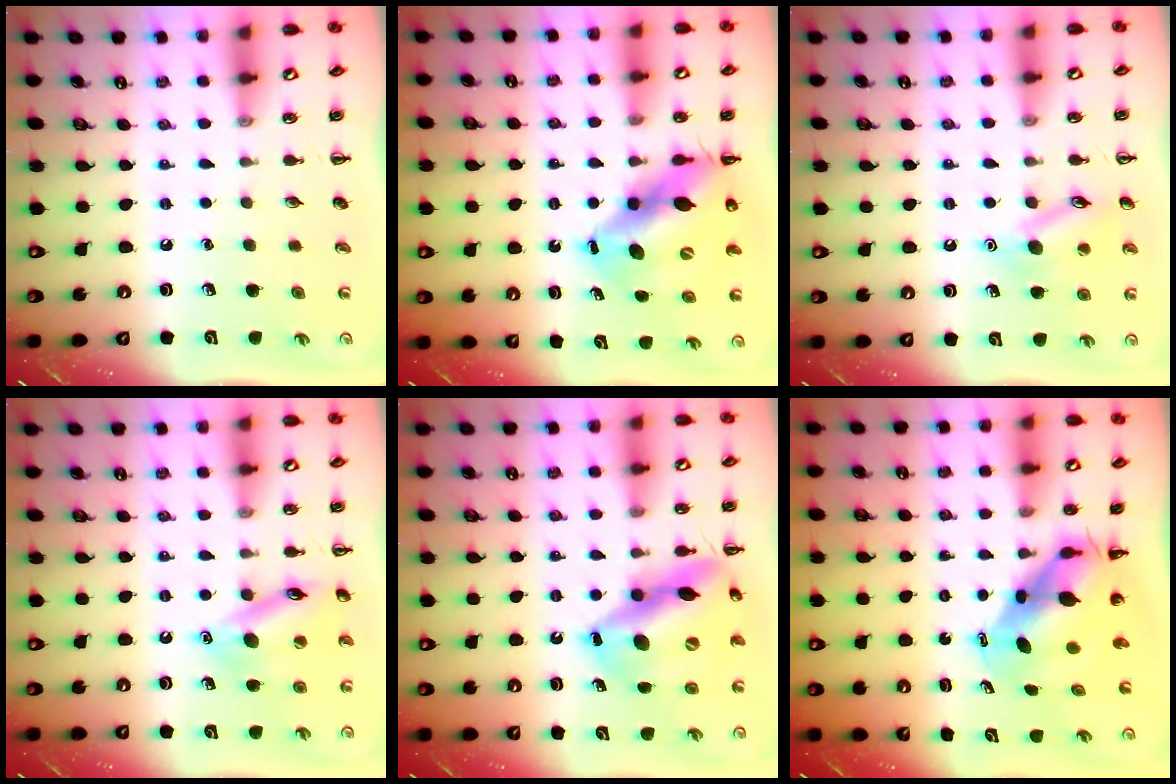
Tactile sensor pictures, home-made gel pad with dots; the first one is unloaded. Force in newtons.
{"total": 14.5, "press": 14.0, "slide": 3.5}
{"total": 11.1, "press": 11.1, "slide": 0.9}
{"total": 14.2, "press": 14.2, "slide": 1.4}
{"total": 17.5, "press": 16.9, "slide": 4.7}
{"total": 7.8, "press": 7.5, "slide": 2.0}